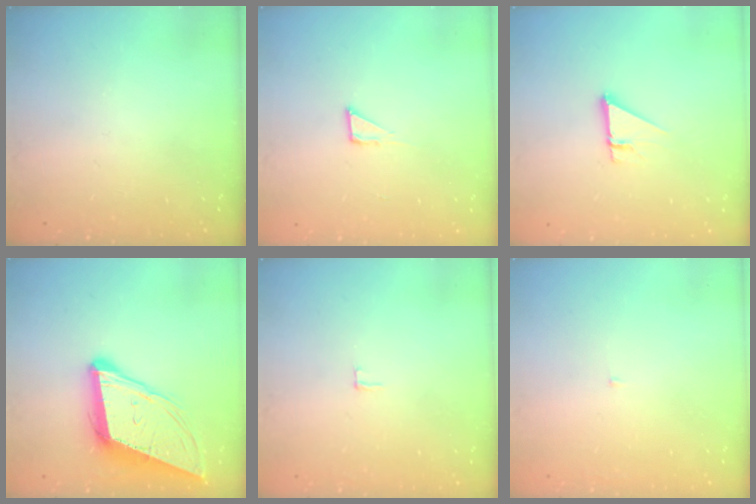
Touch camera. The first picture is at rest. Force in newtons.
{"total": 2.8, "press": 2.8, "slide": 0.2}
{"total": 2.7, "press": 2.7, "slide": 0.2}
{"total": 13.2, "press": 12.6, "slide": 4.0}
{"total": 2.0, "press": 2.0, "slide": 0.2}
{"total": 2.1, "press": 2.1, "slide": 0.2}